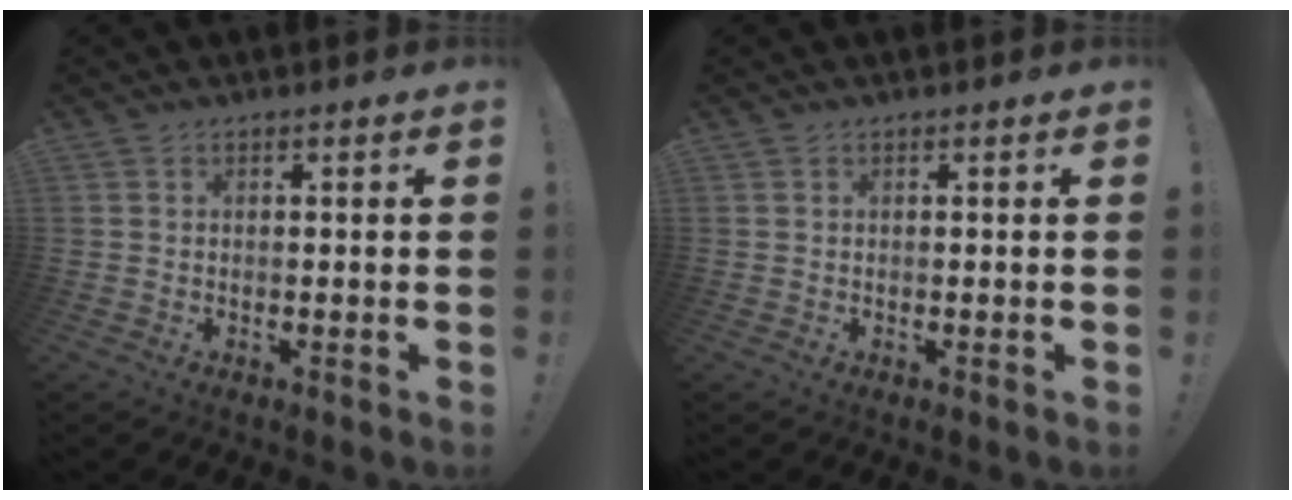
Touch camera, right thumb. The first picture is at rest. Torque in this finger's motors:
{"motor_torque": [0.01, 0.00, 0.00, 0.00, 0.00]}